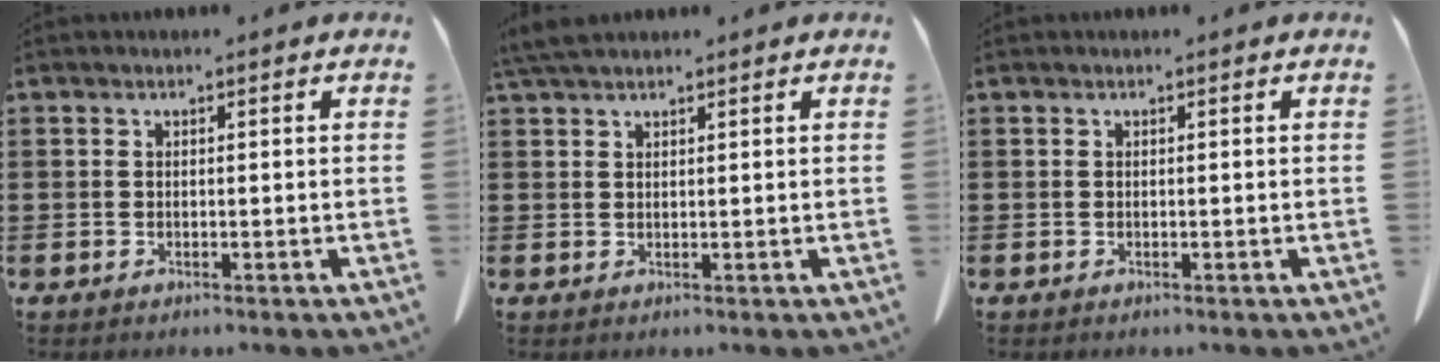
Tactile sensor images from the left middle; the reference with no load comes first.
{"total": 3.2, "force": [2.6, 0.7, 1.7], "torque": [-0.041, 0.002, 0.050]}
{"total": 0.0}